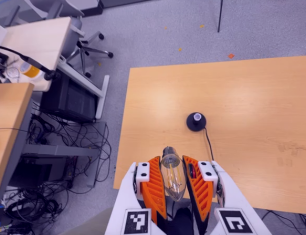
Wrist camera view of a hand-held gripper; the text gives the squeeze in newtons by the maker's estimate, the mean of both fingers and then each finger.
{"total": 19.3, "left": 21.2, "right": 17.4}